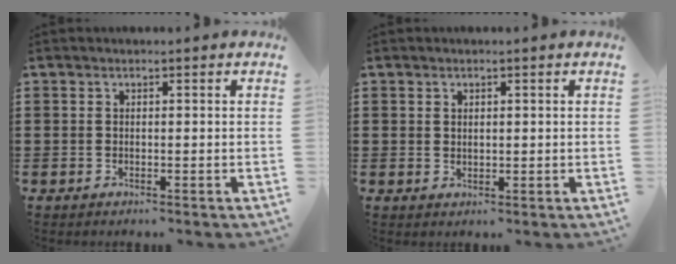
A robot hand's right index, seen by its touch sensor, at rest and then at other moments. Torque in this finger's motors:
{"motor_torque": [-0.56, 0.64, -0.03, -0.01]}